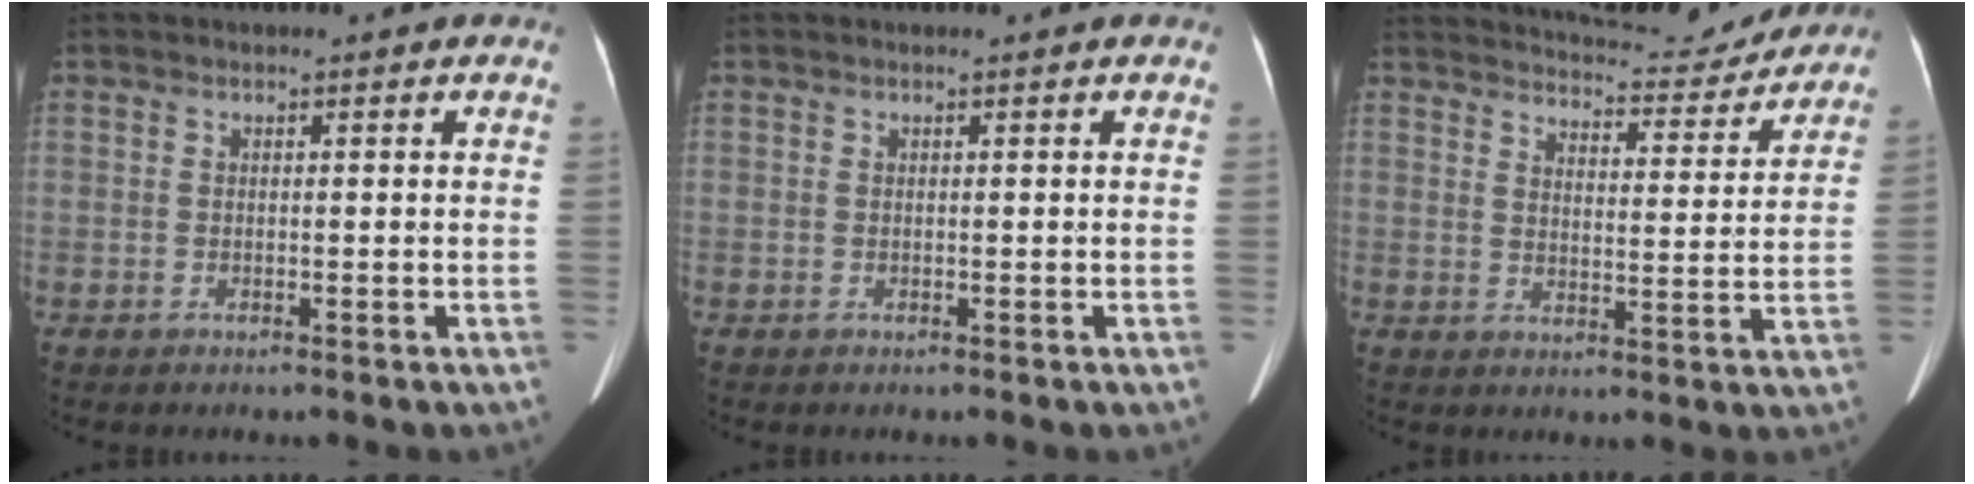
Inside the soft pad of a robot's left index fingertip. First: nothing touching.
{"total": 0.0}
{"total": 14.1, "force": [13.7, 1.9, 2.9], "torque": [-0.030, -0.018, 0.171]}